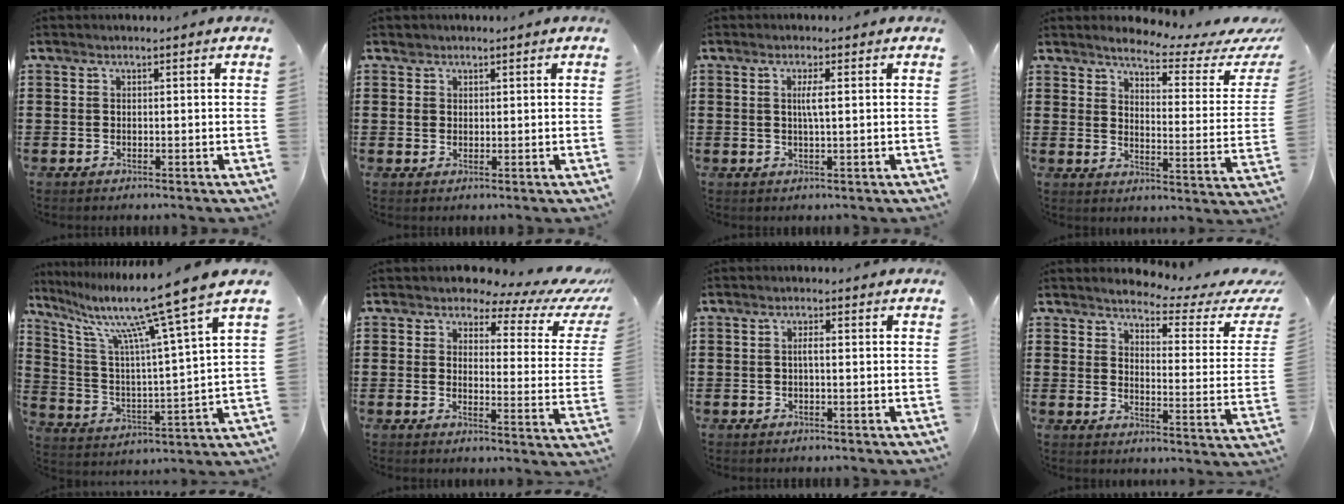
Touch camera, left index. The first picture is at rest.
{"total": 1.5, "force": [0.8, 1.3, 0.2], "torque": [-0.007, 0.004, 0.016]}
{"total": 2.3, "force": [0.4, 0.1, 2.2], "torque": [-0.047, -0.003, 0.006]}
{"total": 4.4, "force": [3.8, 0.0, 2.2], "torque": [-0.049, -0.032, 0.053]}
{"total": 12.2, "force": [9.6, -0.6, 7.5], "torque": [-0.168, -0.065, 0.147]}
{"total": 4.6, "force": [3.6, 1.8, 2.1], "torque": [-0.057, -0.016, 0.055]}
{"total": 1.4, "force": [-0.1, 0.3, 1.3], "torque": [-0.026, 0.001, -0.003]}
{"total": 3.3, "force": [2.8, 0.2, 1.8], "torque": [-0.039, -0.028, 0.036]}